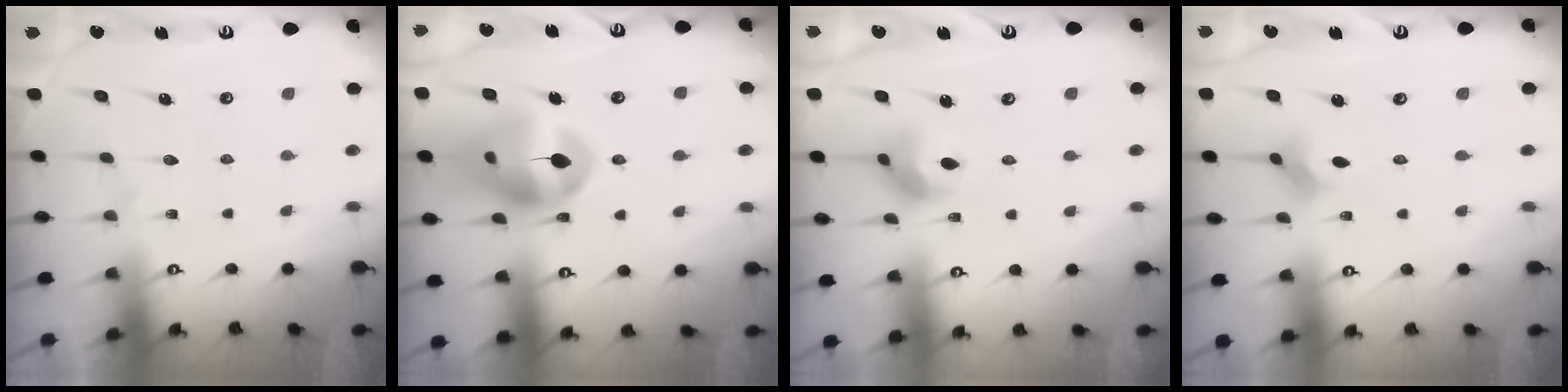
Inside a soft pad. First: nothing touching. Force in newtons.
{"total": 14.5, "press": 14.4, "slide": 2.0}
{"total": 6.9, "press": 6.9, "slide": 0.5}
{"total": 2.3, "press": 2.2, "slide": 0.4}